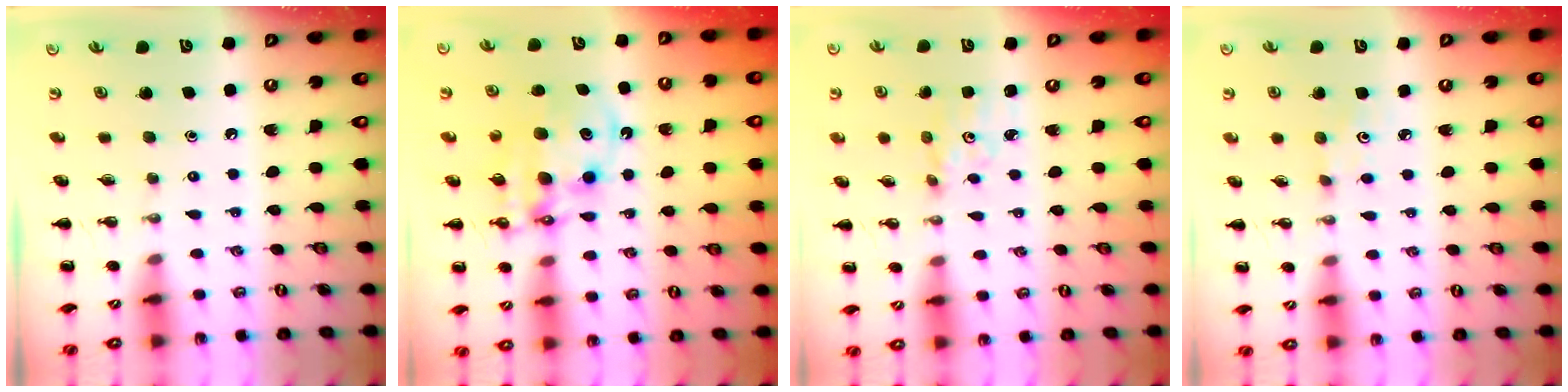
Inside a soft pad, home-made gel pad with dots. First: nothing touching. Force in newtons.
{"total": 11.8, "press": 11.5, "slide": 2.6}
{"total": 2.4, "press": 2.3, "slide": 0.8}
{"total": 1.8, "press": 1.7, "slide": 0.6}